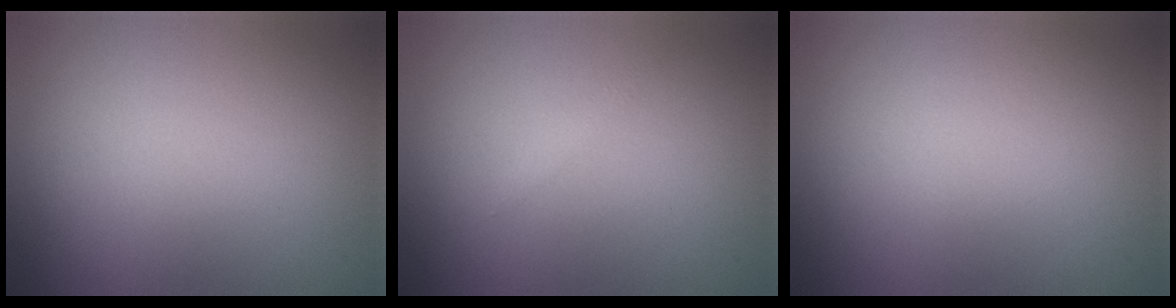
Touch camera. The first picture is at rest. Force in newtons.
{"total": 0.6, "press": 0.6, "slide": 0.1}
{"total": 0.0}